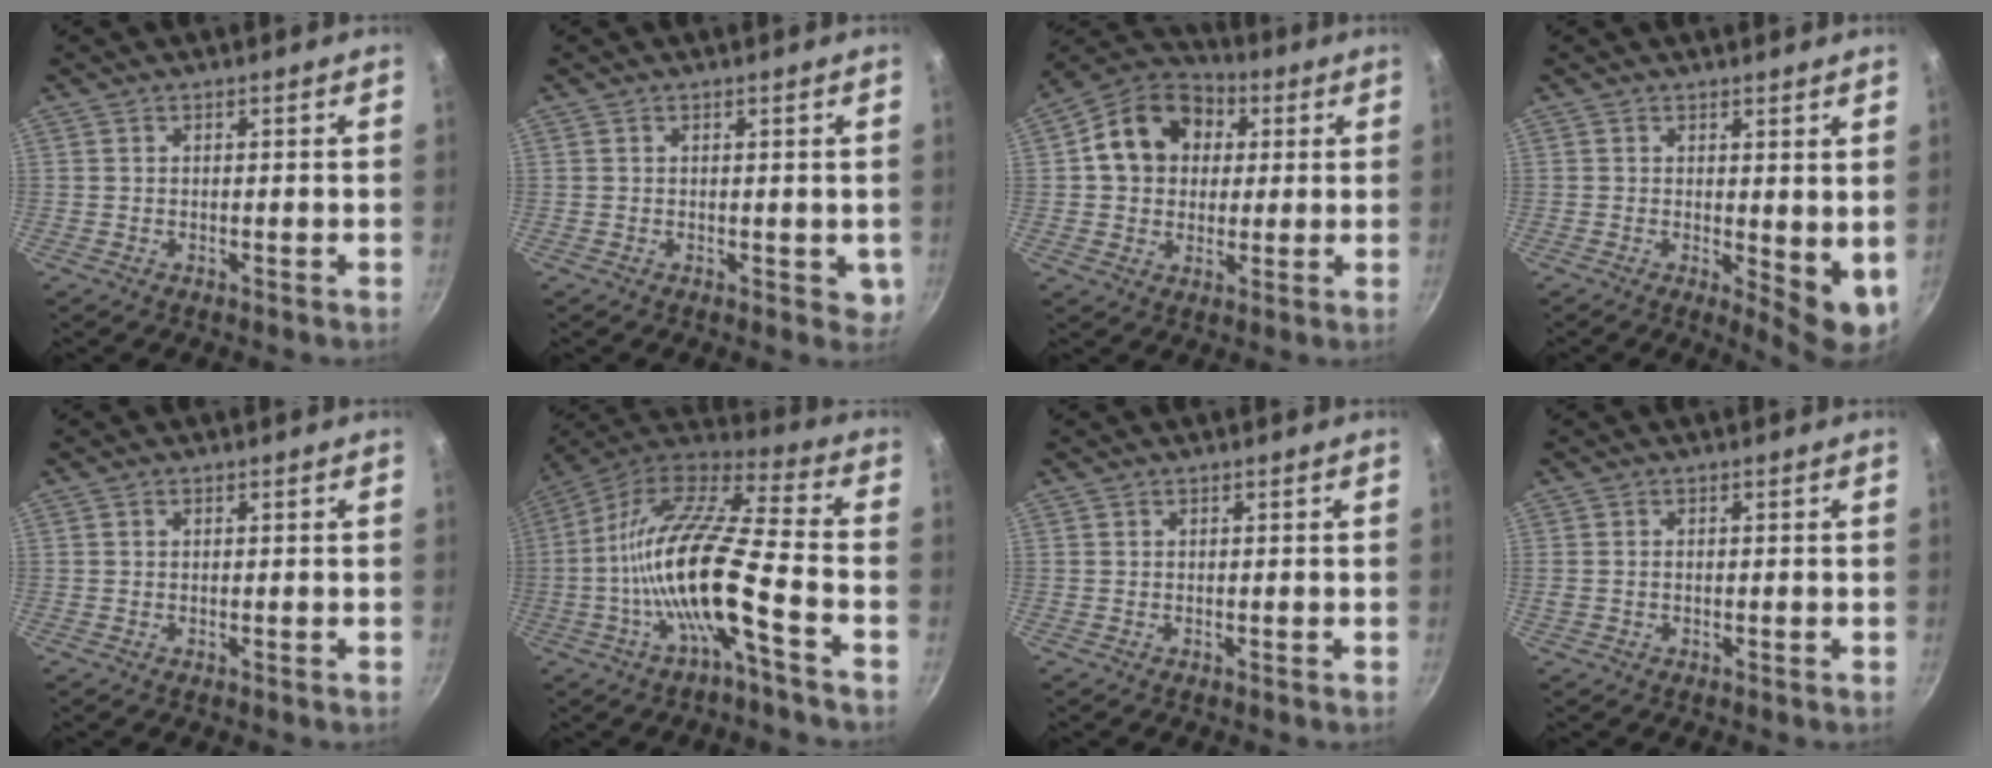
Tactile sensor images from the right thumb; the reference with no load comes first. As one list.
[{"total": 2.8, "force": [0.3, 1.9, 2.0], "torque": [-0.017, -0.002, 0.006]}, {"total": 14.6, "force": [3.5, 11.6, 8.1], "torque": [-0.111, 0.020, 0.042]}, {"total": 6.6, "force": [0.6, 2.8, 6.0], "torque": [-0.071, -0.013, 0.013]}, {"total": 0.5, "force": [0.2, 0.5, 0.2], "torque": [-0.003, 0.004, 0.002]}, {"total": 19.4, "force": [-6.0, 4.3, 17.9], "torque": [-0.330, 0.044, -0.130]}, {"total": 0.0}, {"total": 1.2, "force": [-0.1, 1.0, 0.8], "torque": [-0.014, 0.002, -0.002]}]